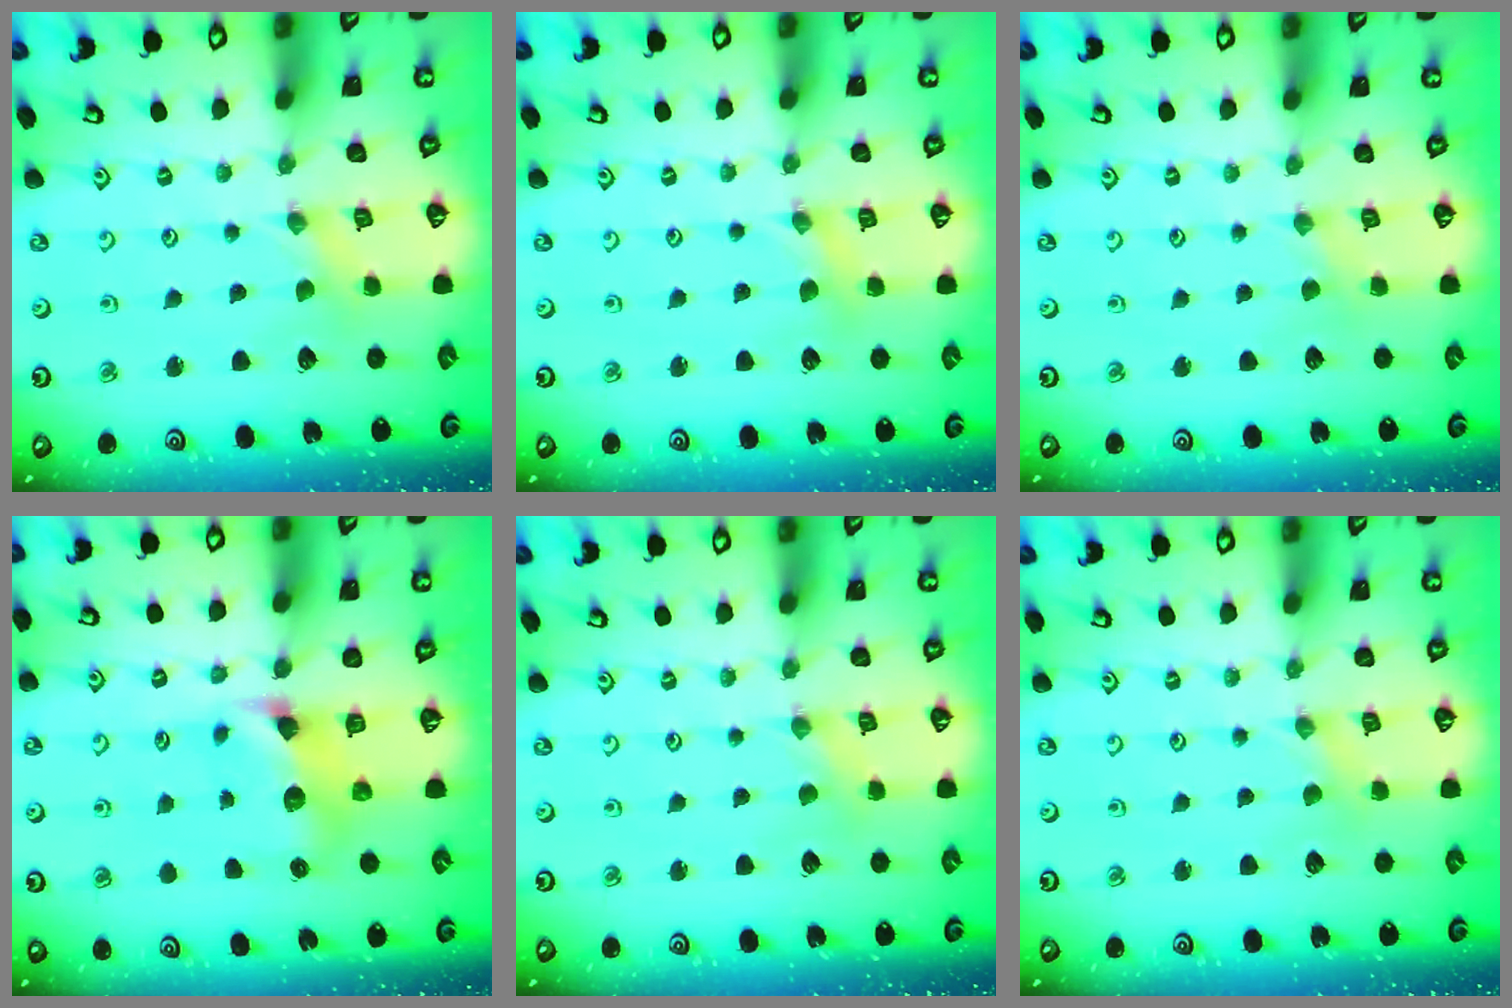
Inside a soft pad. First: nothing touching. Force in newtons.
{"total": 2.9, "press": 2.9, "slide": 0.3}
{"total": 1.3, "press": 1.3, "slide": 0.1}
{"total": 7.3, "press": 7.3, "slide": 0.7}
{"total": 1.0, "press": 1.0, "slide": 0.2}
{"total": 1.0, "press": 1.0, "slide": 0.2}